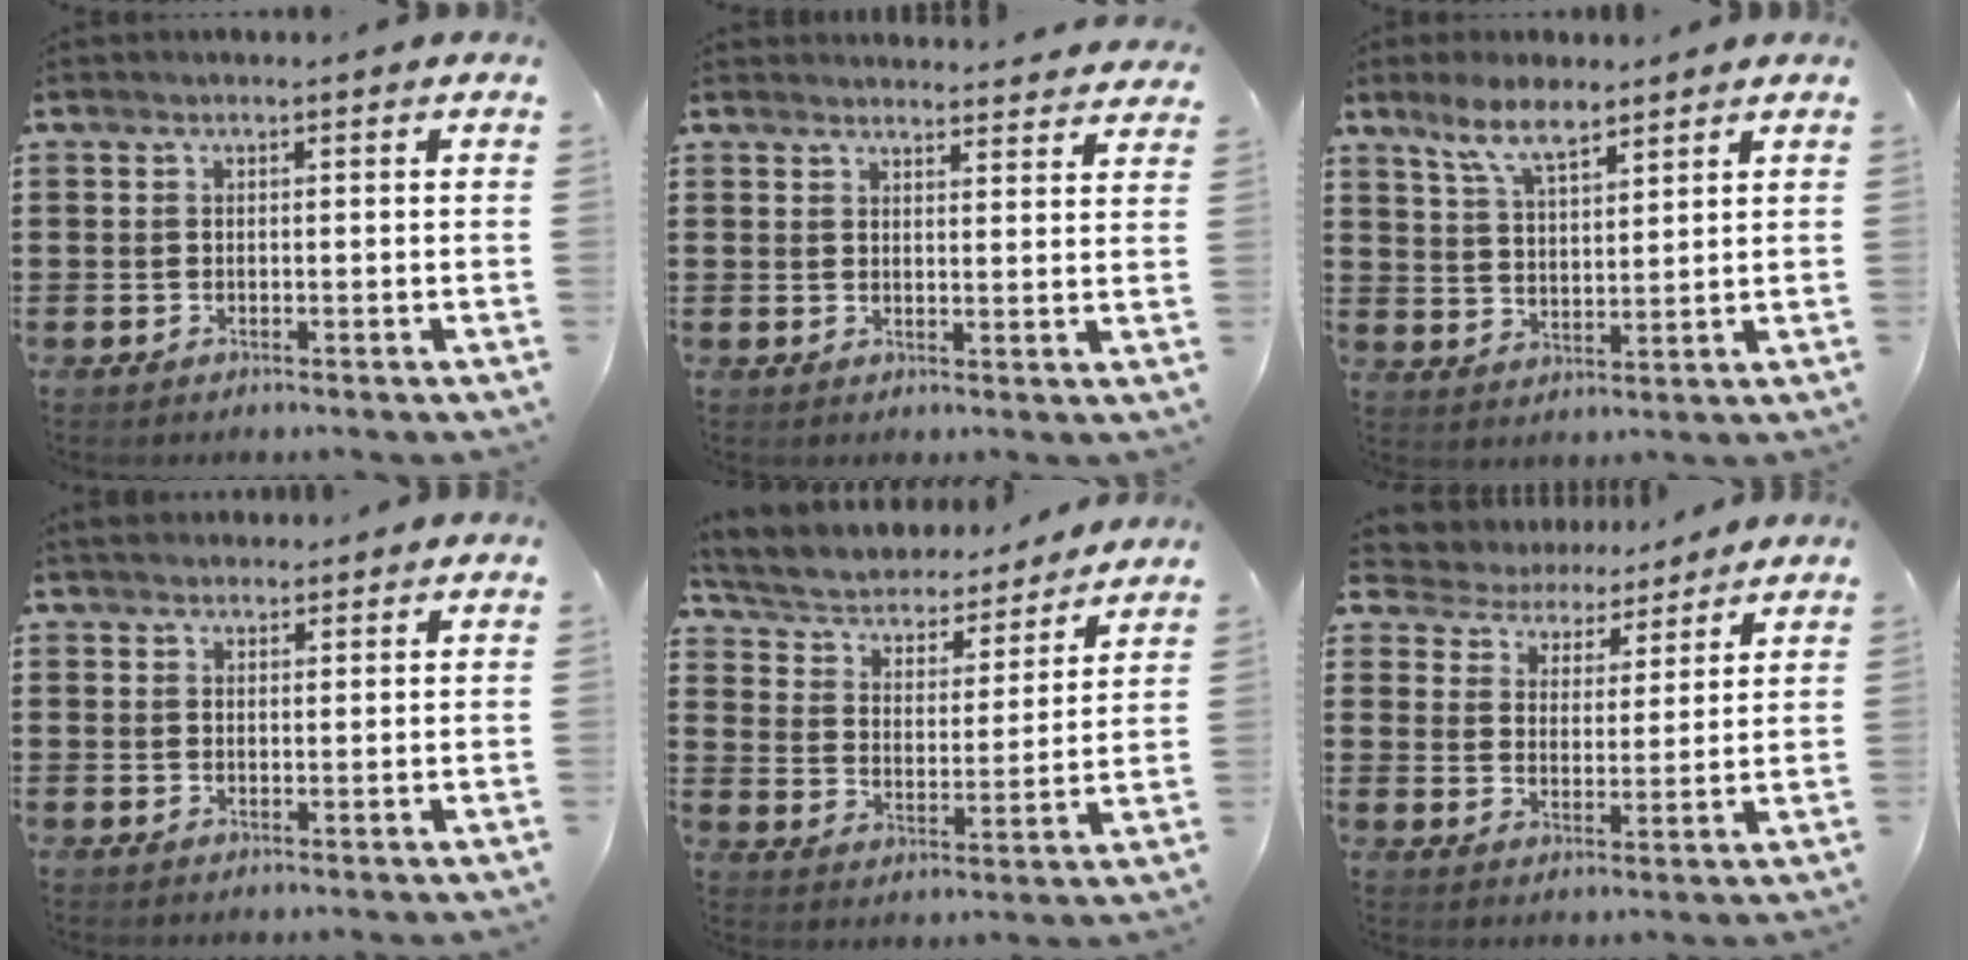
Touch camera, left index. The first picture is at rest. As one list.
[{"total": 3.2, "force": [3.2, -0.1, 0.2], "torque": [-0.005, -0.018, 0.057]}, {"total": 7.1, "force": [5.5, 2.0, 4.0], "torque": [-0.094, -0.003, 0.102]}, {"total": 2.0, "force": [1.8, 0.8, 0.2], "torque": [-0.008, 0.006, 0.037]}, {"total": 4.0, "force": [3.5, 1.5, 1.0], "torque": [-0.041, -0.028, 0.052]}, {"total": 4.8, "force": [4.6, 1.3, -0.4], "torque": [-0.024, -0.030, 0.079]}]